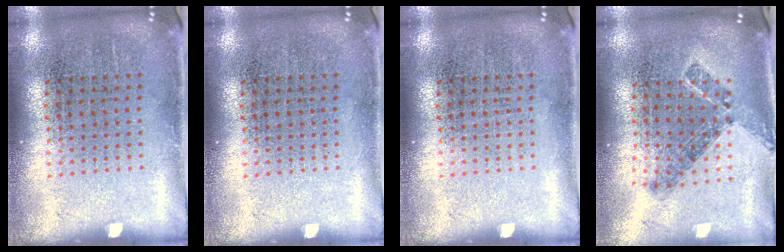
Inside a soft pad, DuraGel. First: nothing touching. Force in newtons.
{"total": 0.0}
{"total": 0.0}
{"total": 0.8, "press": 0.7, "slide": 0.4}